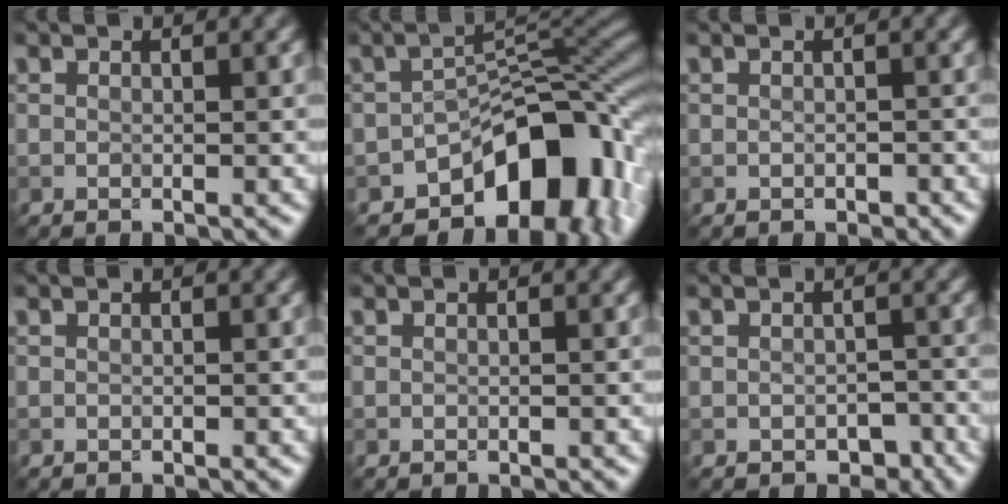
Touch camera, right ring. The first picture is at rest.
{"total": 11.8, "force": [-6.1, 6.6, 7.6], "torque": [-0.082, -0.005, -0.102]}
{"total": 0.7, "force": [-0.2, 0.6, 0.3], "torque": [-0.002, -0.002, -0.004]}
{"total": 0.0}
{"total": 0.0}
{"total": 2.0, "force": [-1.1, 1.3, 1.0], "torque": [-0.010, -0.003, -0.012]}